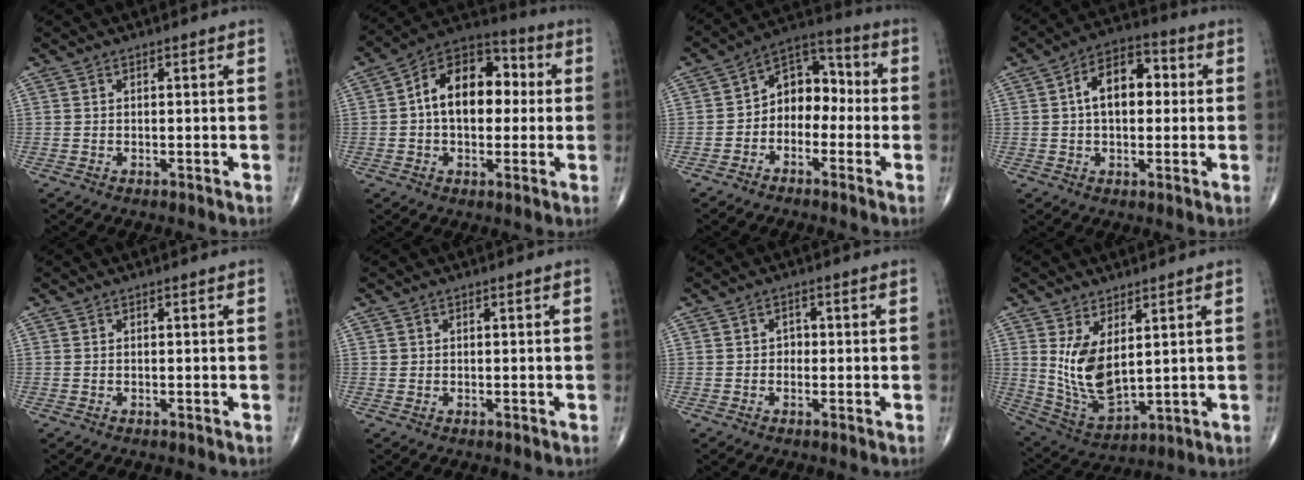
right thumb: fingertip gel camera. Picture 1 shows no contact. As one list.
[{"total": 15.8, "force": [1.5, 10.0, 12.1], "torque": [-0.158, 0.035, 0.012]}, {"total": 9.6, "force": [-1.4, 7.0, 6.5], "torque": [-0.062, 0.046, -0.044]}, {"total": 11.2, "force": [1.5, 6.8, 8.8], "torque": [-0.123, 0.024, 0.017]}, {"total": 0.0}, {"total": 0.5, "force": [0.1, 0.5, 0.0], "torque": [0.005, 0.002, 0.003]}, {"total": 1.6, "force": [-0.2, 1.4, 0.8], "torque": [0.001, 0.006, -0.008]}, {"total": 11.0, "force": [2.9, 5.5, 9.1], "torque": [-0.164, -0.029, 0.077]}]